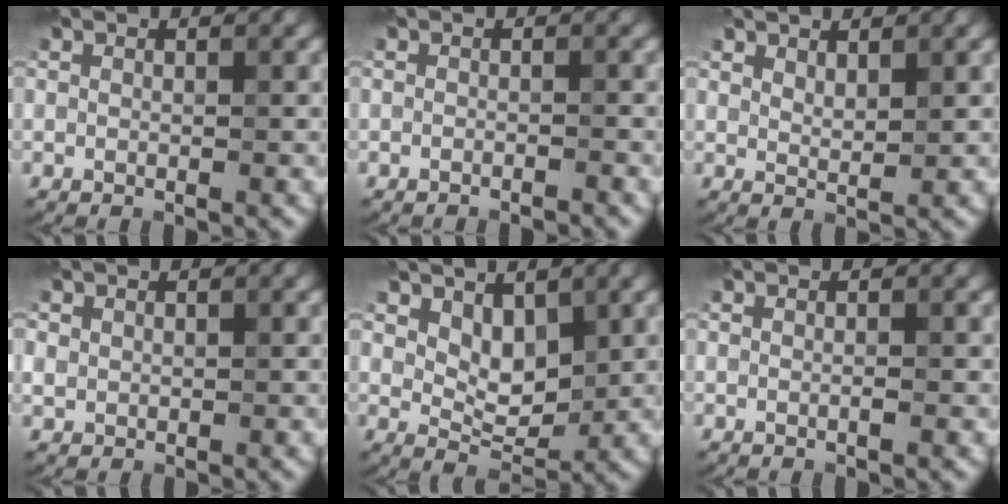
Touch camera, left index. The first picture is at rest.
{"total": 1.3, "force": [-1.2, 0.2, 0.5], "torque": [-0.003, -0.003, -0.027]}
{"total": 1.7, "force": [1.4, 0.4, 0.8], "torque": [-0.018, 0.001, 0.026]}
{"total": 0.9, "force": [0.4, 0.8, 0.2], "torque": [-0.007, 0.000, 0.011]}
{"total": 3.5, "force": [1.6, 2.0, 2.3], "torque": [-0.045, -0.011, 0.028]}
{"total": 0.6, "force": [-0.2, 0.2, 0.5], "torque": [-0.009, 0.001, -0.006]}